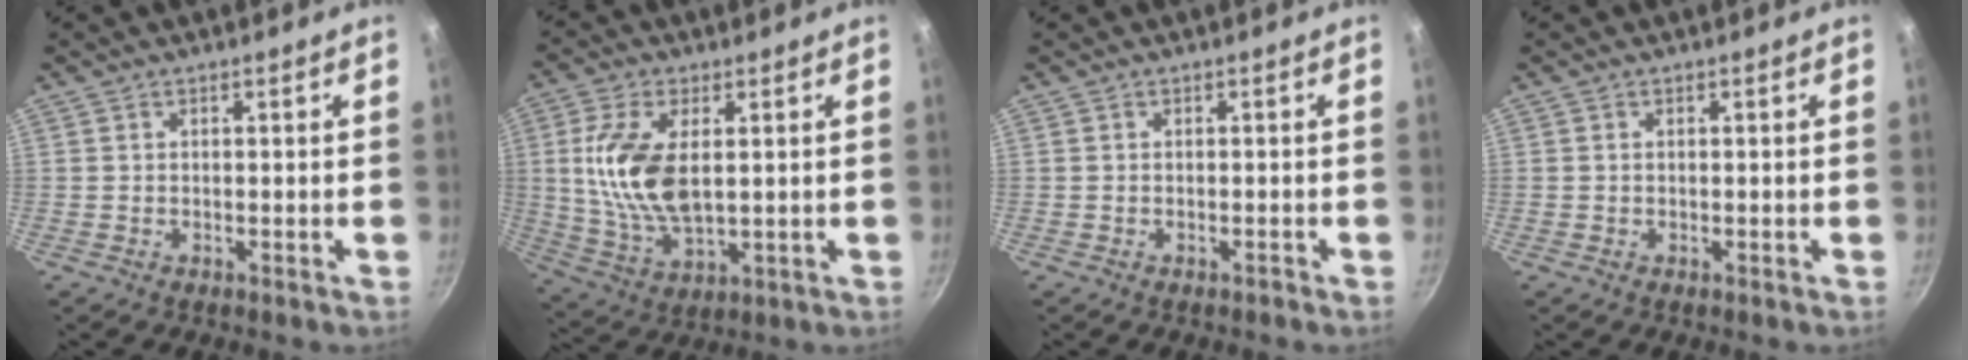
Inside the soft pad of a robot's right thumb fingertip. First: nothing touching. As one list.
[{"total": 13.8, "force": [1.9, 7.1, 11.7], "torque": [-0.241, -0.013, 0.045]}, {"total": 0.0}, {"total": 0.0}]